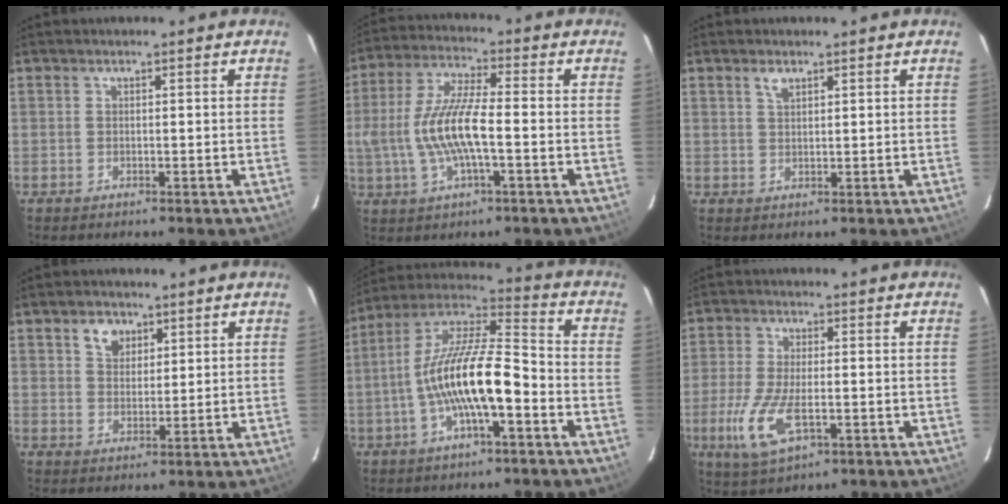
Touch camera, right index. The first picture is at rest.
{"total": 12.1, "force": [-2.0, 2.9, 11.5], "torque": [-0.237, 0.001, -0.037]}
{"total": 1.9, "force": [1.2, 0.9, 1.2], "torque": [-0.021, 0.005, 0.023]}
{"total": 4.4, "force": [2.4, 3.2, 1.8], "torque": [-0.022, 0.009, 0.045]}
{"total": 15.0, "force": [-4.5, 3.6, 13.9], "torque": [-0.263, 0.006, -0.088]}
{"total": 10.1, "force": [-3.4, 3.9, 8.7], "torque": [-0.191, -0.019, -0.061]}